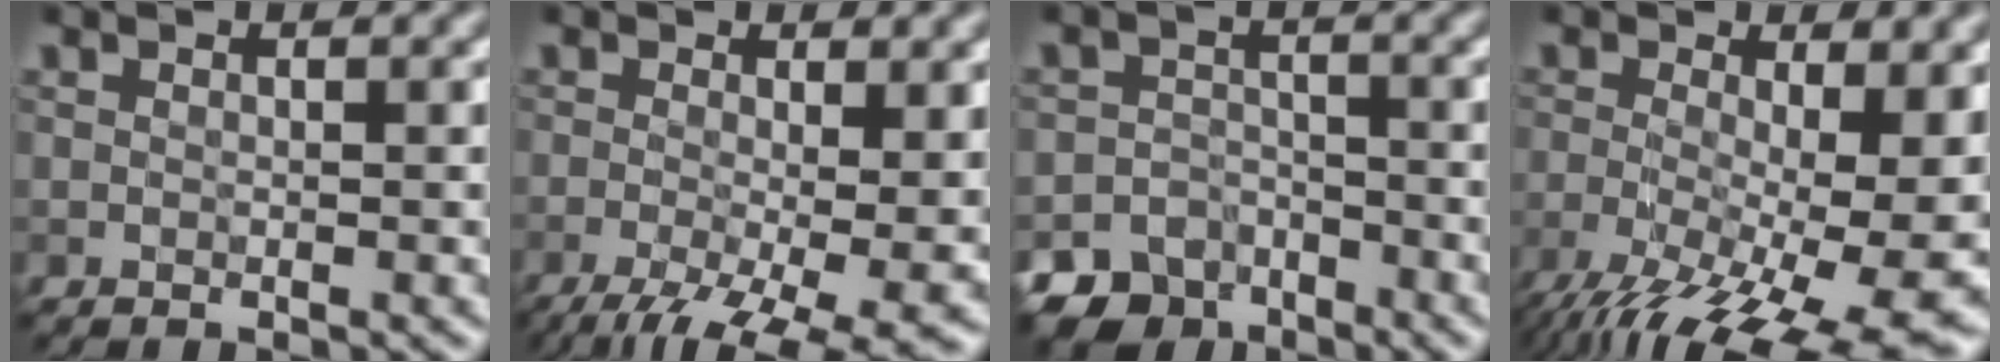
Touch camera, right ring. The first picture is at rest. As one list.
[{"total": 9.8, "force": [-3.5, 3.6, 8.4], "torque": [-0.134, -0.028, -0.046]}, {"total": 7.0, "force": [-5.4, 4.4, 0.6], "torque": [0.010, -0.016, -0.080]}, {"total": 15.0, "force": [-4.3, 6.0, 13.1], "torque": [-0.216, -0.035, -0.050]}]